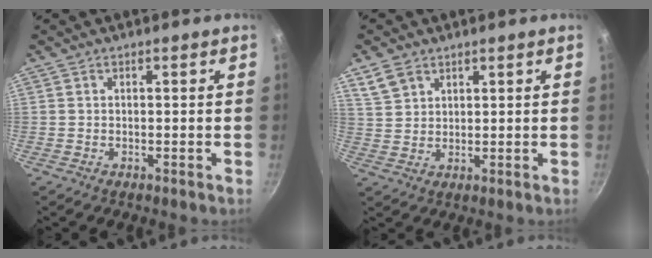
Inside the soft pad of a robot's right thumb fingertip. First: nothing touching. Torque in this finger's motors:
{"motor_torque": [-0.35, 0.51, 0.01, 0.00, -0.01]}